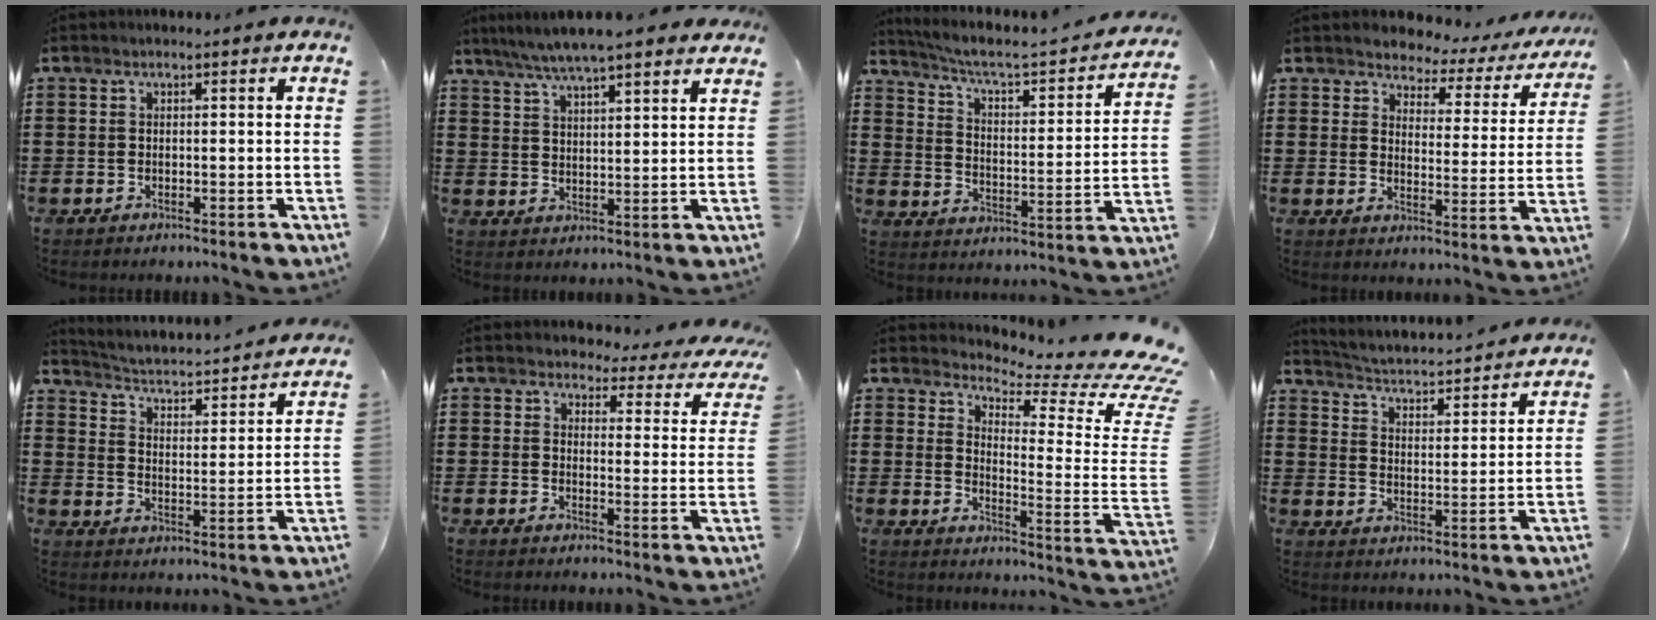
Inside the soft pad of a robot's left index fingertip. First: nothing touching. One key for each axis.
{"total": 5.8, "fx": 5.1, "fy": 0.5, "fz": 2.8, "tx": -0.071, "ty": -0.014, "tz": 0.089}
{"total": 3.8, "fx": 2.9, "fy": 0.4, "fz": 2.5, "tx": -0.067, "ty": -0.029, "tz": 0.035}
{"total": 3.2, "fx": 2.9, "fy": 1.4, "fz": 0.2, "tx": -0.029, "ty": -0.020, "tz": 0.042}
{"total": 2.1, "fx": 2.0, "fy": -0.2, "fz": 0.4, "tx": -0.027, "ty": -0.034, "tz": 0.021}
{"total": 3.5, "fx": 3.2, "fy": 0.9, "fz": 0.9, "tx": -0.030, "ty": -0.023, "tz": 0.052}
{"total": 4.6, "fx": 3.8, "fy": 0.4, "fz": 2.6, "tx": -0.058, "ty": -0.052, "tz": 0.059}
{"total": 2.4, "fx": 2.3, "fy": -0.3, "fz": 0.5, "tx": -0.027, "ty": -0.034, "tz": 0.028}